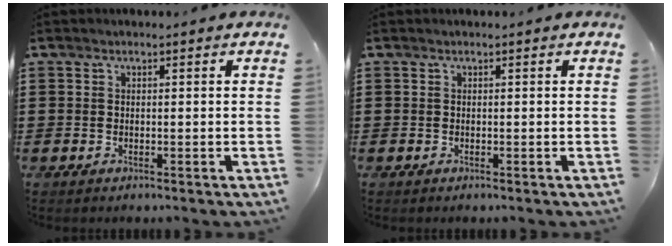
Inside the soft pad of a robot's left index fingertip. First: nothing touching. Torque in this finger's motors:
{"motor_torque": [-0.04, -0.01, 0.01, 0.00]}